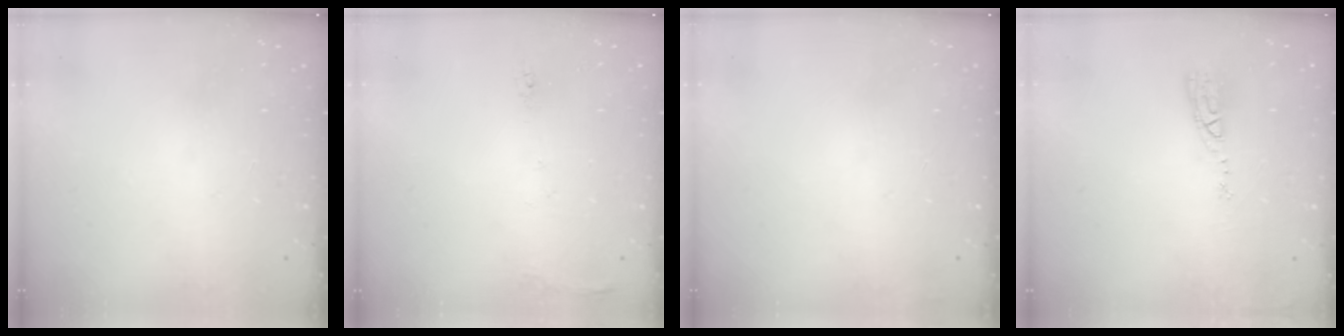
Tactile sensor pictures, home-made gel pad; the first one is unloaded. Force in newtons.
{"total": 5.8, "press": 5.8, "slide": 0.5}
{"total": 2.8, "press": 2.3, "slide": 1.7}
{"total": 7.9, "press": 7.9, "slide": 0.8}